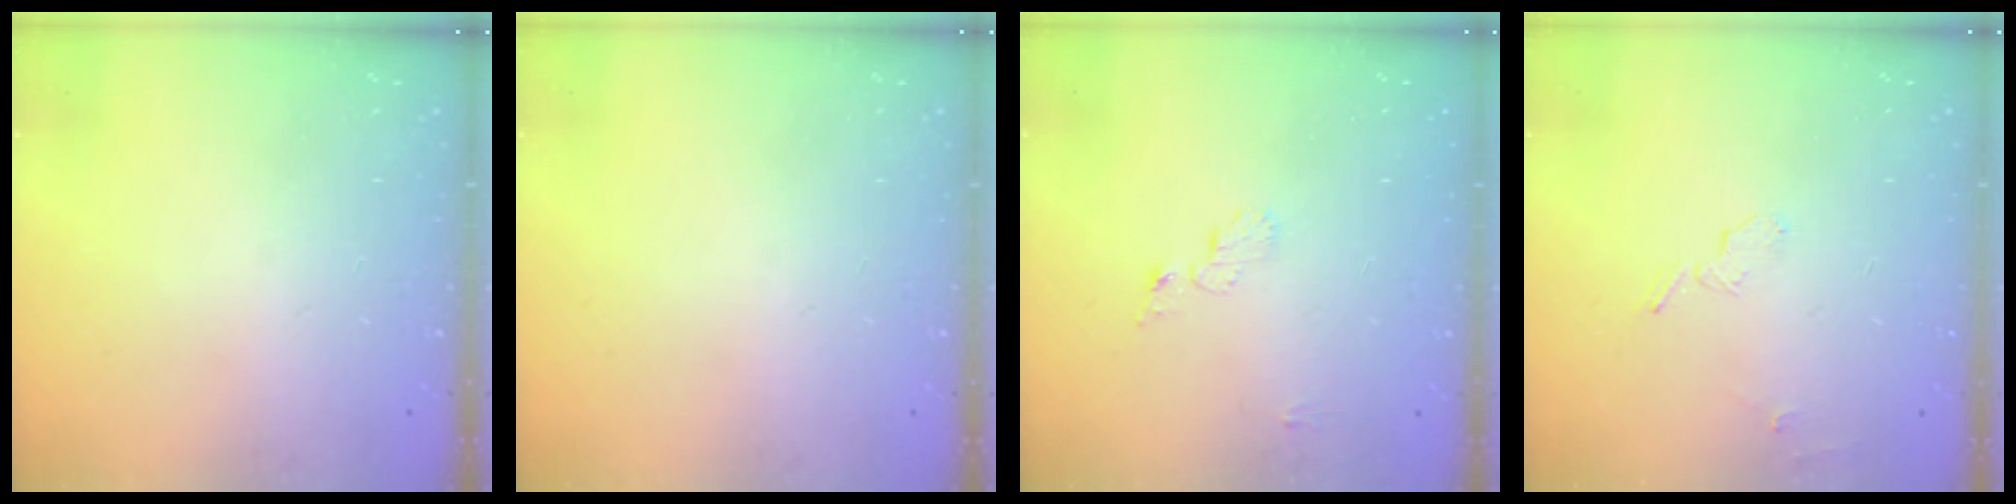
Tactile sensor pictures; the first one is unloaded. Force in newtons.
{"total": 0.0}
{"total": 4.8, "press": 4.8, "slide": 0.5}
{"total": 5.8, "press": 5.5, "slide": 1.7}